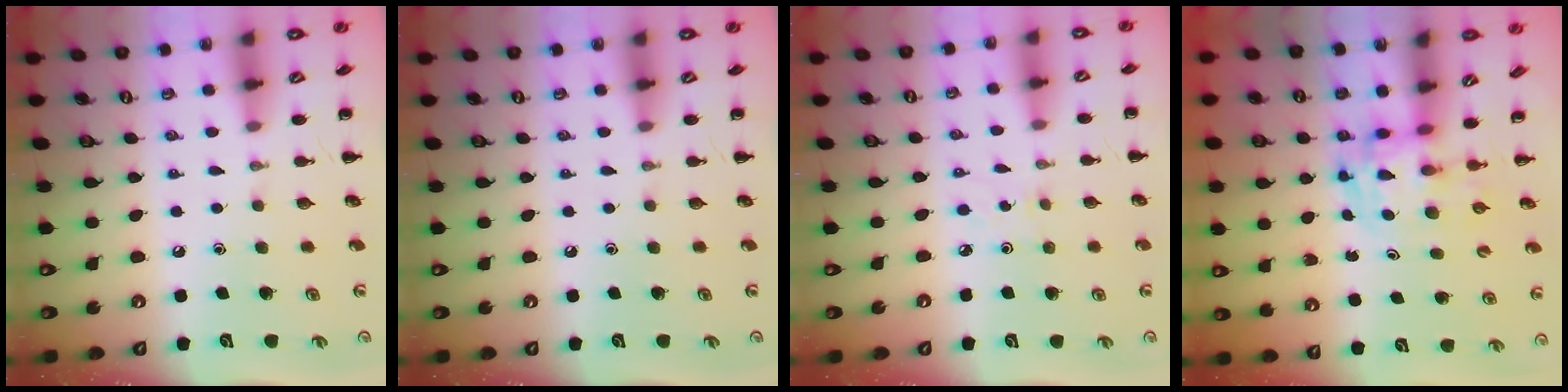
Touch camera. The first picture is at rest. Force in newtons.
{"total": 0.0}
{"total": 2.1, "press": 2.0, "slide": 0.7}
{"total": 3.6, "press": 3.6, "slide": 0.6}